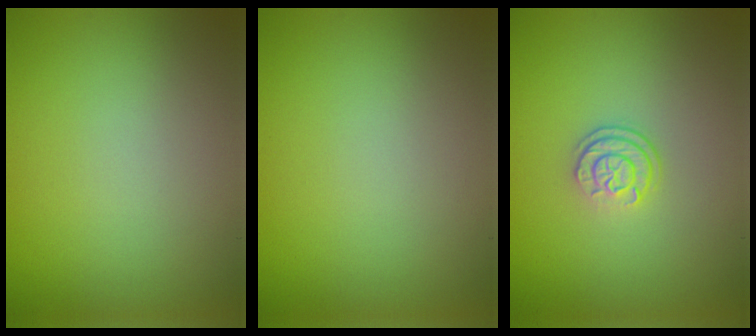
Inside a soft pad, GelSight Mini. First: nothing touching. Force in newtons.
{"total": 0.0}
{"total": 2.4, "press": 1.8, "slide": 1.5}